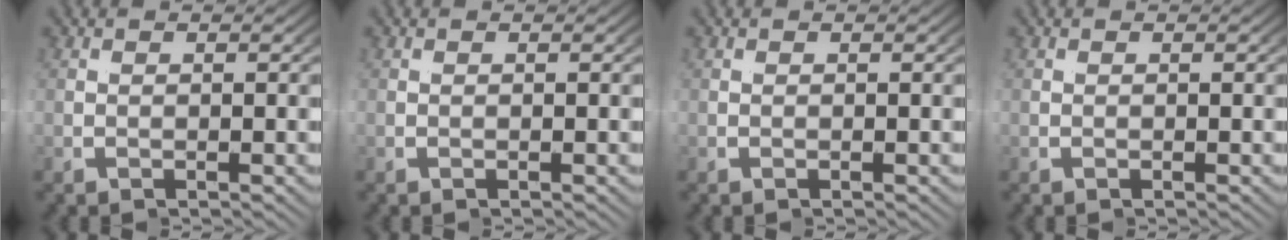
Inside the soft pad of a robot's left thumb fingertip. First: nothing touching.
{"total": 0.0}
{"total": 0.0}
{"total": 0.0}